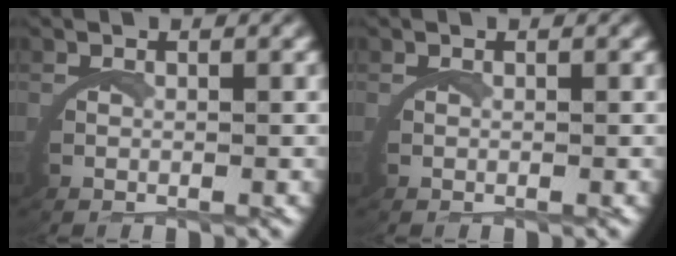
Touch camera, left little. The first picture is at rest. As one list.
[{"total": 0.0}]